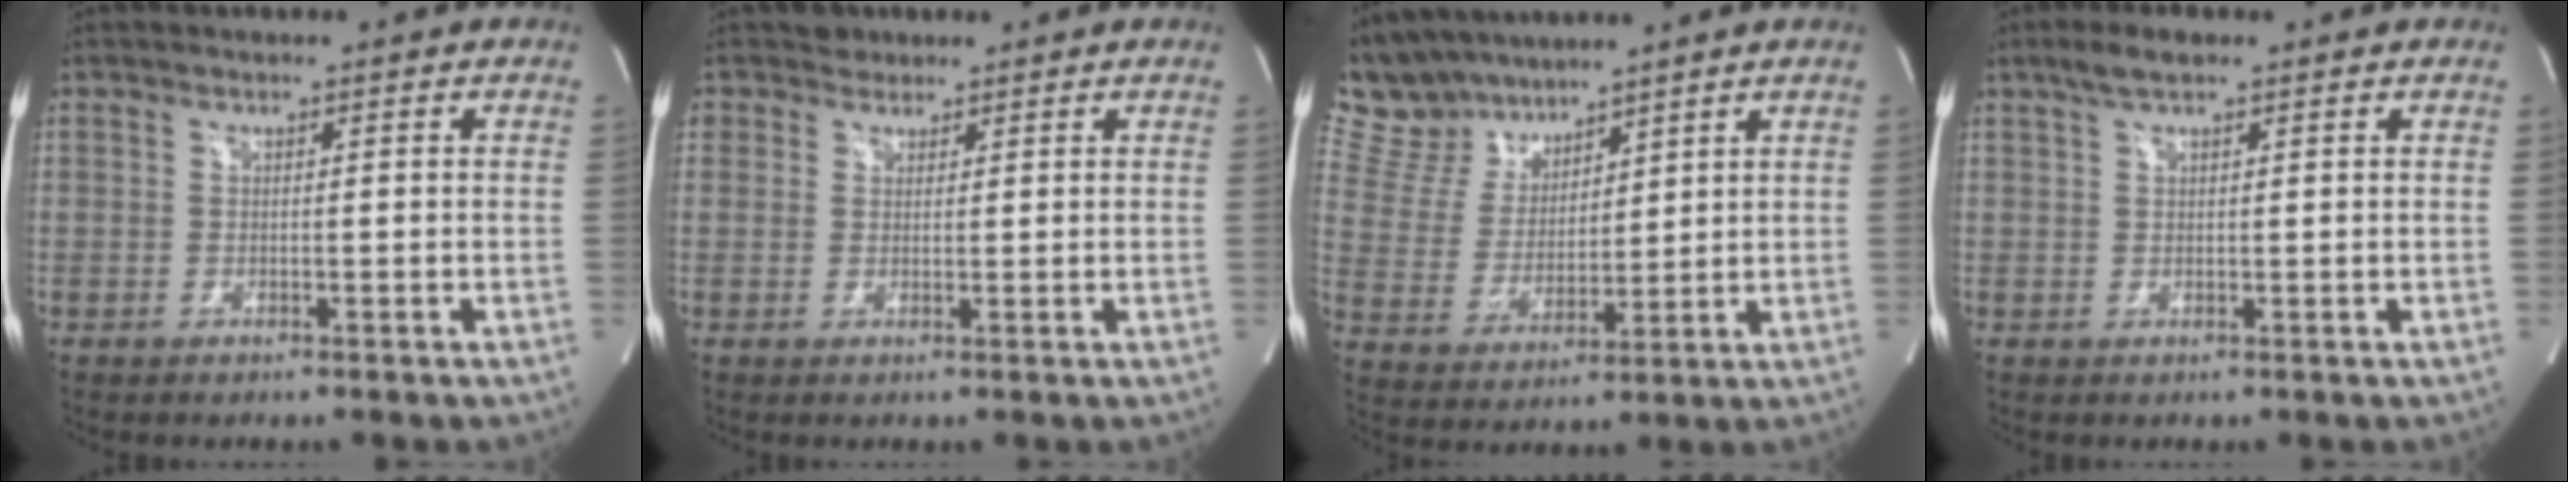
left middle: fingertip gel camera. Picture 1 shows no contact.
{"total": 2.0, "force": [1.4, 1.4, -0.3], "torque": [0.009, 0.006, 0.018]}
{"total": 10.3, "force": [9.2, 4.2, 1.9], "torque": [-0.056, 0.022, 0.192]}
{"total": 3.0, "force": [2.1, 0.9, 2.0], "torque": [-0.046, 0.012, 0.041]}